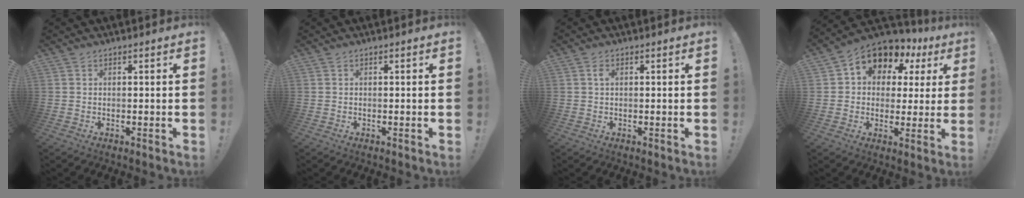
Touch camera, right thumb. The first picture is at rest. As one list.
[{"total": 0.0}, {"total": 1.4, "force": [0.3, 0.8, 1.1], "torque": [-0.017, 0.001, 0.002]}, {"total": 9.4, "force": [5.5, 6.5, 4.0], "torque": [-0.070, -0.043, 0.101]}]